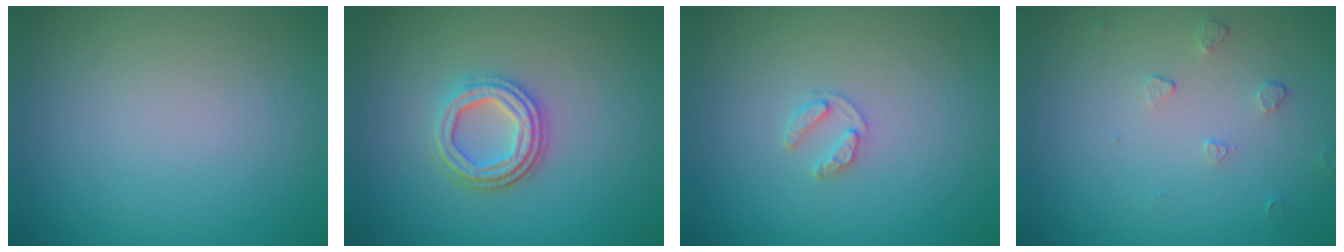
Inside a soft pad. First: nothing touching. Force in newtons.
{"total": 3.6, "press": 3.0, "slide": 2.0}
{"total": 1.3, "press": 1.3, "slide": 0.2}
{"total": 0.9, "press": 0.6, "slide": 0.7}